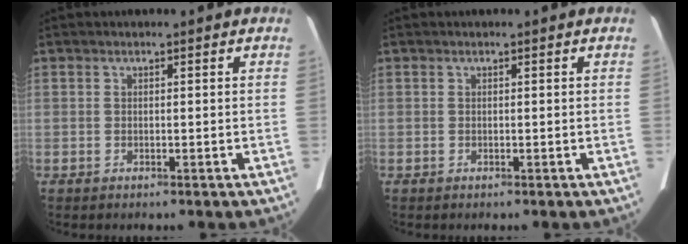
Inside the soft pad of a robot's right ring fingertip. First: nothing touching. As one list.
[{"total": 0.0}]